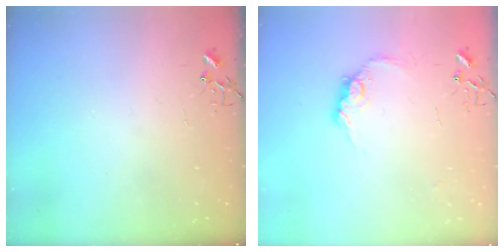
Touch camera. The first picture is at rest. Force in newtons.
{"total": 10.4, "press": 10.4, "slide": 0.3}